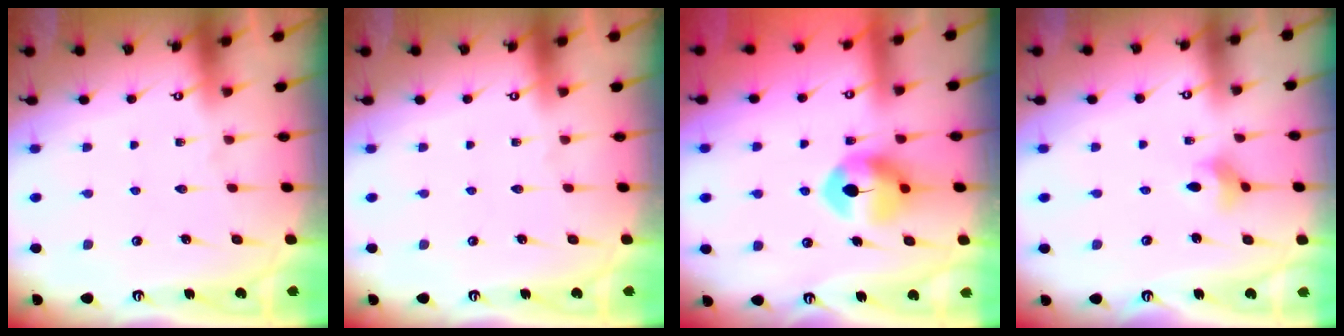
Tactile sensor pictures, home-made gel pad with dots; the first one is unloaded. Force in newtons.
{"total": 0.0}
{"total": 8.6, "press": 8.6, "slide": 0.4}
{"total": 4.3, "press": 4.2, "slide": 0.7}